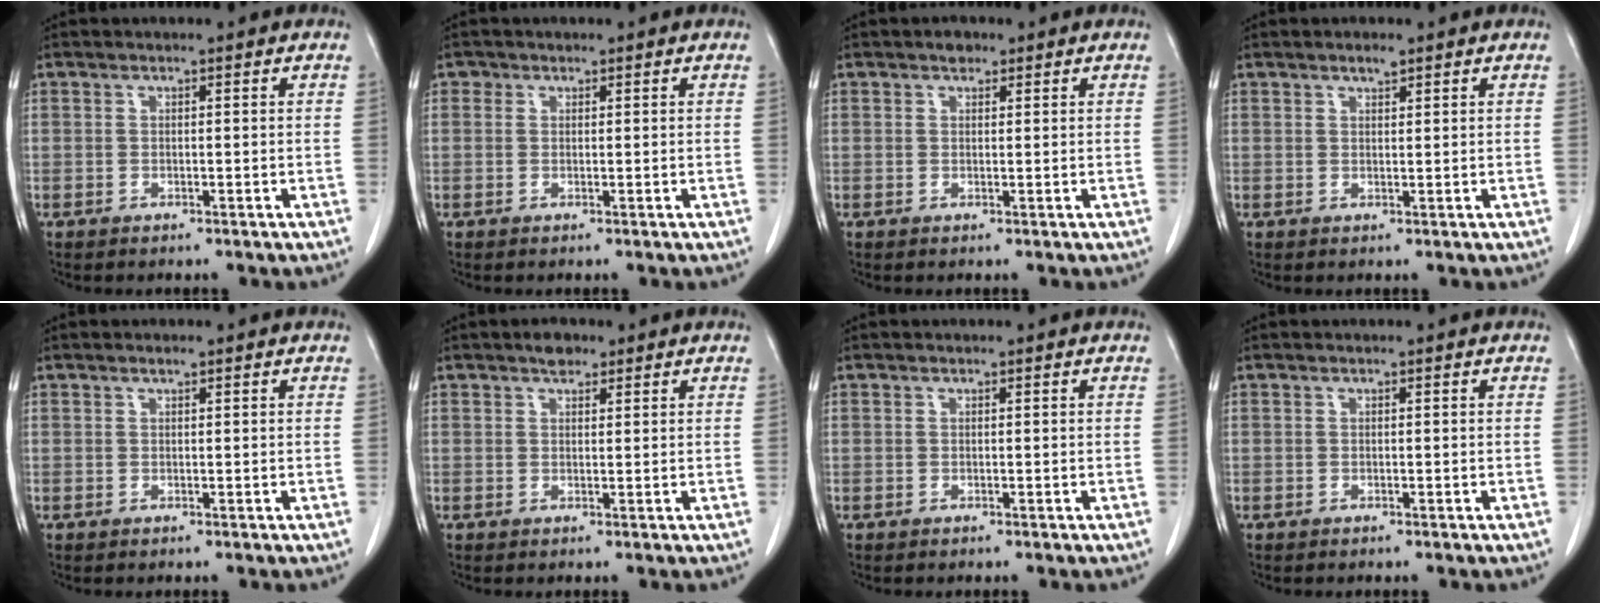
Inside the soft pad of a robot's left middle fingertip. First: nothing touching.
{"total": 1.7, "force": [0.9, 1.4, 0.1], "torque": [0.006, 0.004, 0.009]}
{"total": 1.3, "force": [1.0, 0.8, 0.5], "torque": [-0.012, 0.002, 0.013]}
{"total": 1.3, "force": [1.0, 0.3, 0.7], "torque": [-0.017, -0.001, 0.019]}
{"total": 0.5, "force": [0.4, 0.0, 0.3], "torque": [-0.012, -0.002, 0.009]}
{"total": 2.1, "force": [1.6, 1.0, 0.9], "torque": [-0.019, 0.005, 0.023]}
{"total": 0.0}
{"total": 0.0}